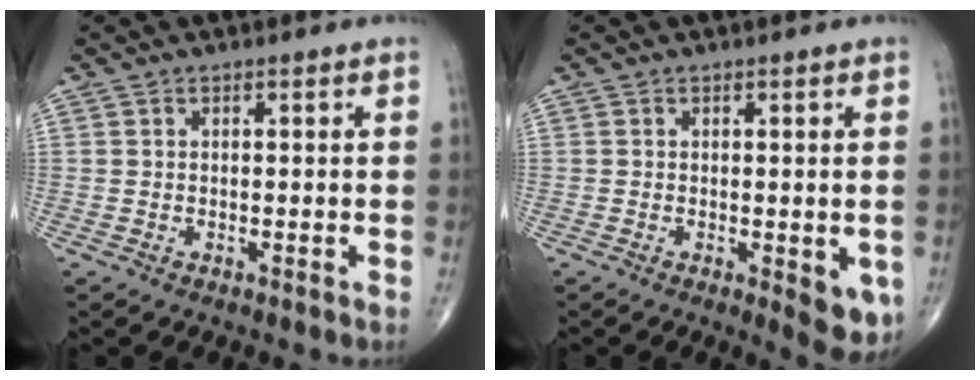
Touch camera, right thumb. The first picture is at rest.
{"total": 6.1, "force": [-1.7, 2.5, 5.3], "torque": [-0.048, -0.012, -0.019]}